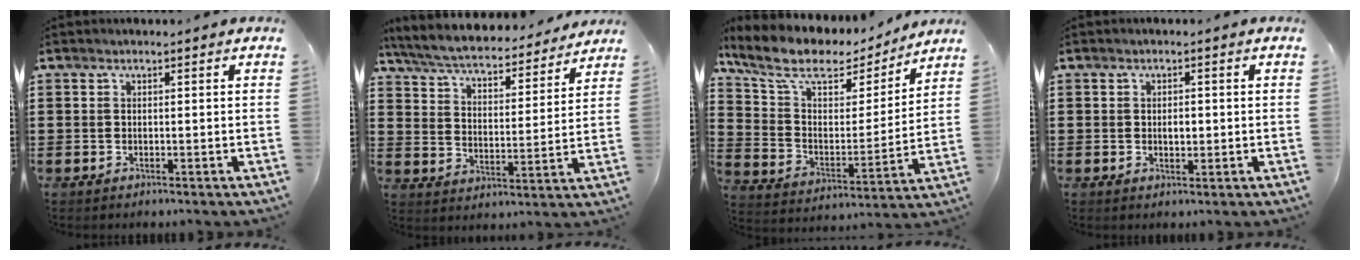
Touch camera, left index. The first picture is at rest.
{"total": 5.7, "force": [5.4, 0.4, 1.8], "torque": [-0.062, -0.040, 0.088]}
{"total": 9.6, "force": [7.5, 3.7, 4.8], "torque": [-0.130, -0.045, 0.129]}
{"total": 1.8, "force": [0.0, 0.8, 1.6], "torque": [-0.024, 0.001, -0.003]}